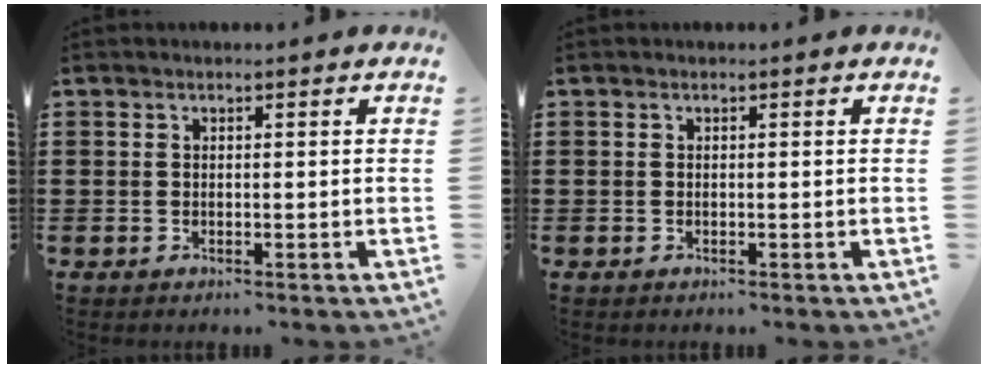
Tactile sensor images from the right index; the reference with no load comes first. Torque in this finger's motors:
{"motor_torque": [0.00, 0.15, 0.00, 0.01]}